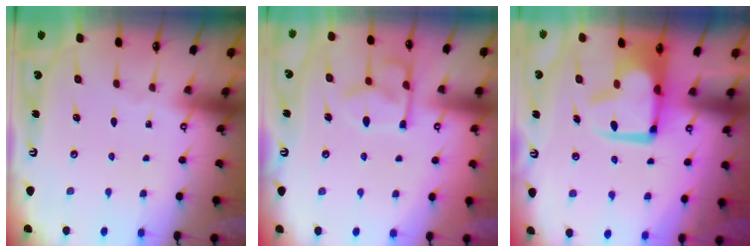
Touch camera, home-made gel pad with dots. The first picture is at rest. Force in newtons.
{"total": 12.1, "press": 12.1, "slide": 0.8}
{"total": 10.6, "press": 10.5, "slide": 1.2}